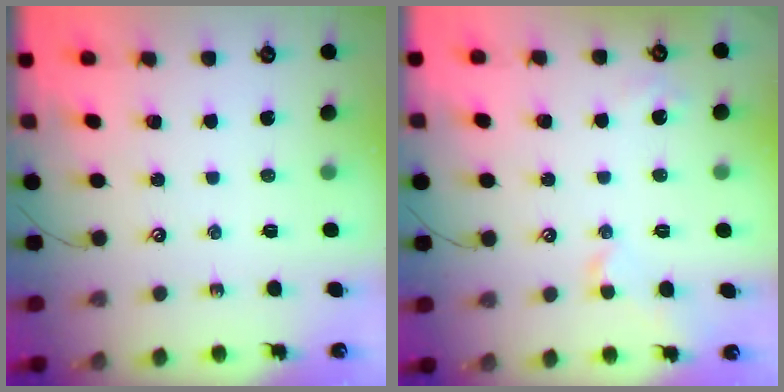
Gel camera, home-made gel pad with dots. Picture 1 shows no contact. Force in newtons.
{"total": 1.1, "press": 0.9, "slide": 0.7}